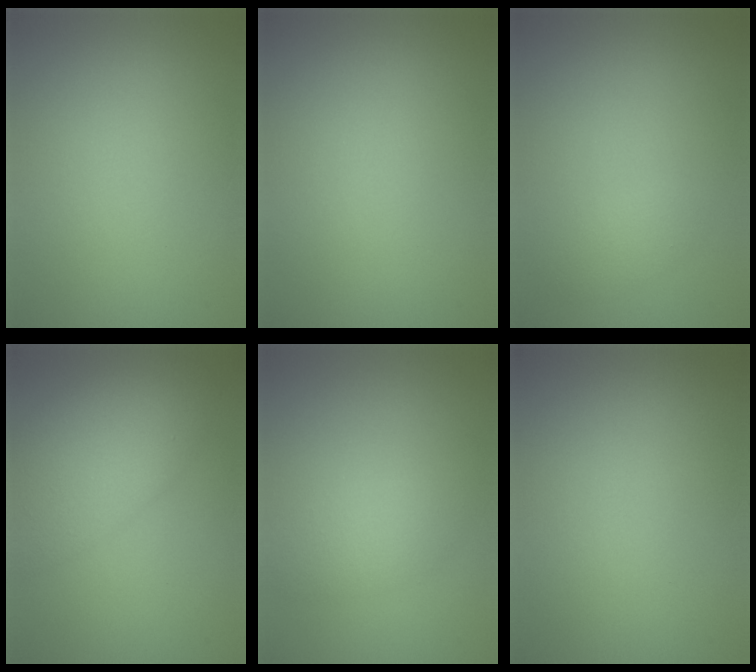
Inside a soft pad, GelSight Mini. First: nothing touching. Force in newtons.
{"total": 0.0}
{"total": 2.3, "press": 2.3, "slide": 0.2}
{"total": 6.9, "press": 6.8, "slide": 0.5}
{"total": 2.2, "press": 2.2, "slide": 0.1}
{"total": 0.0}